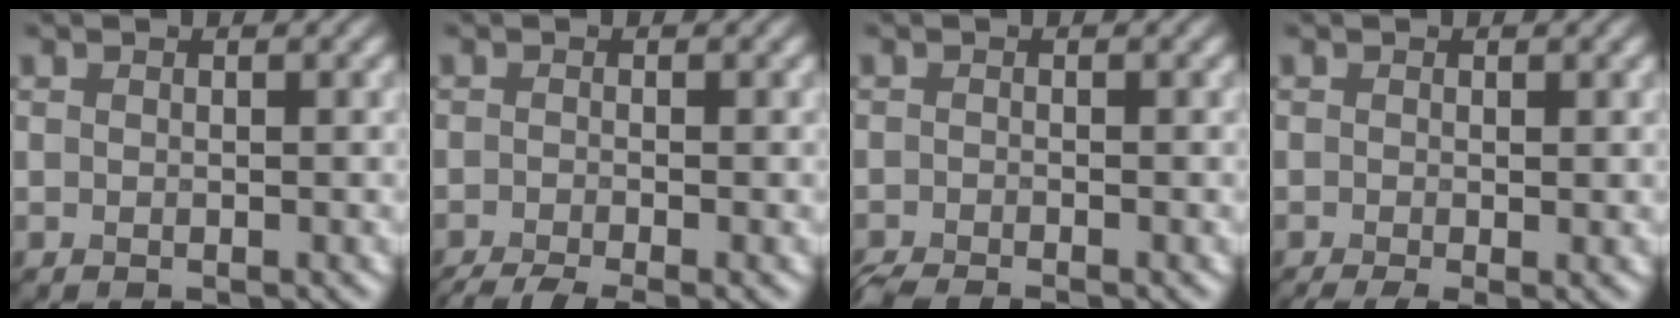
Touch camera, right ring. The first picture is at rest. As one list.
[{"total": 4.3, "force": [-3.1, 0.9, 2.9], "torque": [-0.038, -0.009, -0.057]}, {"total": 2.4, "force": [-2.2, 0.1, 0.9], "torque": [-0.017, -0.010, -0.045]}, {"total": 2.5, "force": [-1.1, 0.6, 2.2], "torque": [-0.036, -0.010, -0.017]}]